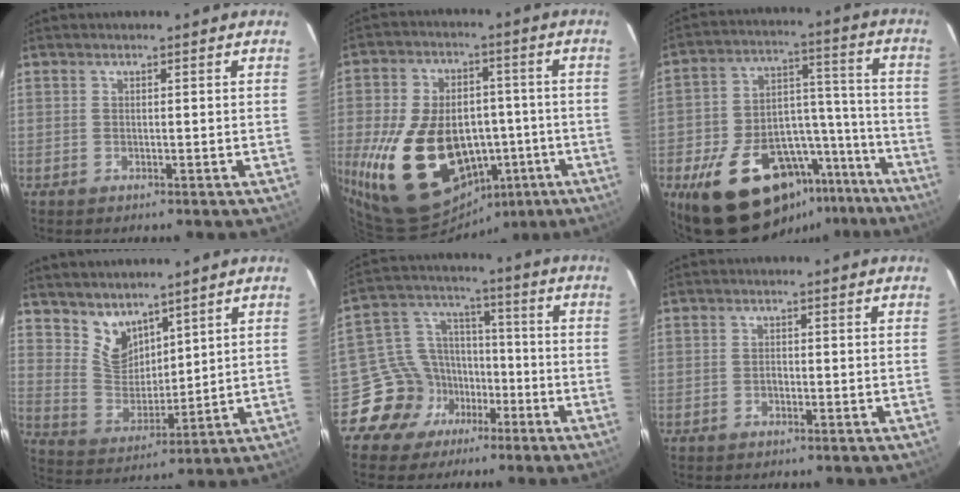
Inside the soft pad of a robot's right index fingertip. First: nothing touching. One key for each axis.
{"total": 24.7, "fx": -6.4, "fy": 16.9, "fz": 16.8, "tx": -0.357, "ty": 0.015, "tz": -0.068}
{"total": 24.6, "fx": -17.7, "fy": 11.8, "fz": 12.4, "tx": -0.214, "ty": 0.047, "tz": -0.239}
{"total": 8.0, "fx": 6.2, "fy": 4.4, "fz": 2.6, "tx": -0.041, "ty": 0.000, "tz": 0.133}
{"total": 11.1, "fx": -6.1, "fy": 9.1, "fz": 1.8, "tx": -0.045, "ty": 0.055, "tz": -0.097}
{"total": 0.8, "fx": -0.5, "fy": 0.6, "fz": 0.3, "tx": -0.004, "ty": 0.003, "tz": -0.008}